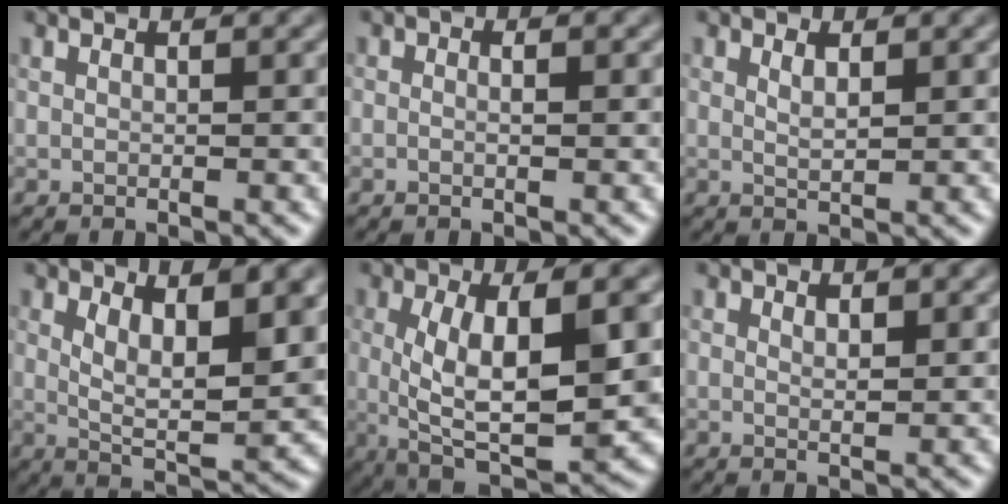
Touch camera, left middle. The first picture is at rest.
{"total": 0.9, "force": [-0.9, 0.1, 0.2], "torque": [0.005, -0.004, -0.020]}
{"total": 1.5, "force": [-1.1, -0.9, -0.4], "torque": [-0.011, -0.023, 0.015]}
{"total": 5.4, "force": [0.4, 1.5, 5.1], "torque": [-0.116, -0.024, 0.041]}
{"total": 7.8, "force": [-1.2, 2.1, 7.4], "torque": [-0.149, -0.028, 0.010]}
{"total": 1.0, "force": [-0.8, -0.5, -0.2], "torque": [0.006, -0.016, 0.000]}